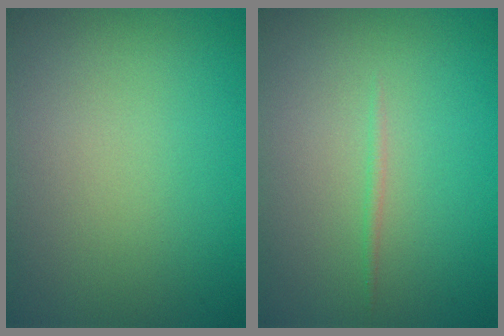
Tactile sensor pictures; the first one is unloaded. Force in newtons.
{"total": 0.6, "press": 0.6, "slide": 0.1}